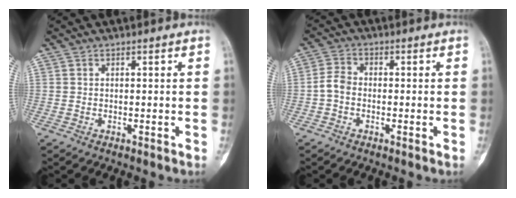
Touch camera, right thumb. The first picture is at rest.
{"total": 3.5, "force": [-0.9, 2.4, 2.3], "torque": [-0.044, 0.012, -0.027]}